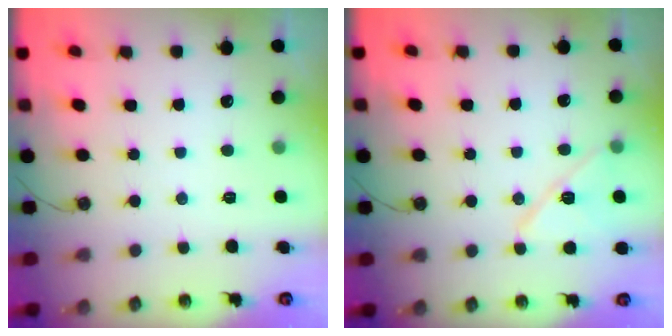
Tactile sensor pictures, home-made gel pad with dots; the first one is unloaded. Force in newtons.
{"total": 11.4, "press": 11.4, "slide": 0.8}